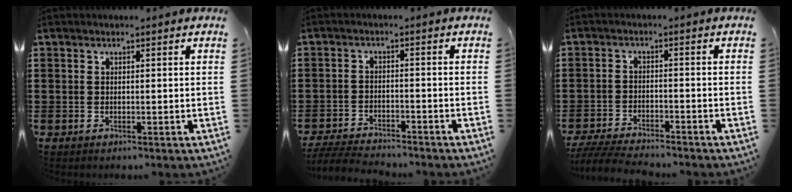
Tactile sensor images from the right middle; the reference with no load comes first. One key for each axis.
{"total": 4.4, "fx": -4.3, "fy": 0.4, "fz": 0.9, "tx": -0.028, "ty": -0.002, "tz": -0.090}
{"total": 4.7, "fx": -4.6, "fy": 0.2, "fz": 1.2, "tx": -0.032, "ty": -0.007, "tz": -0.094}